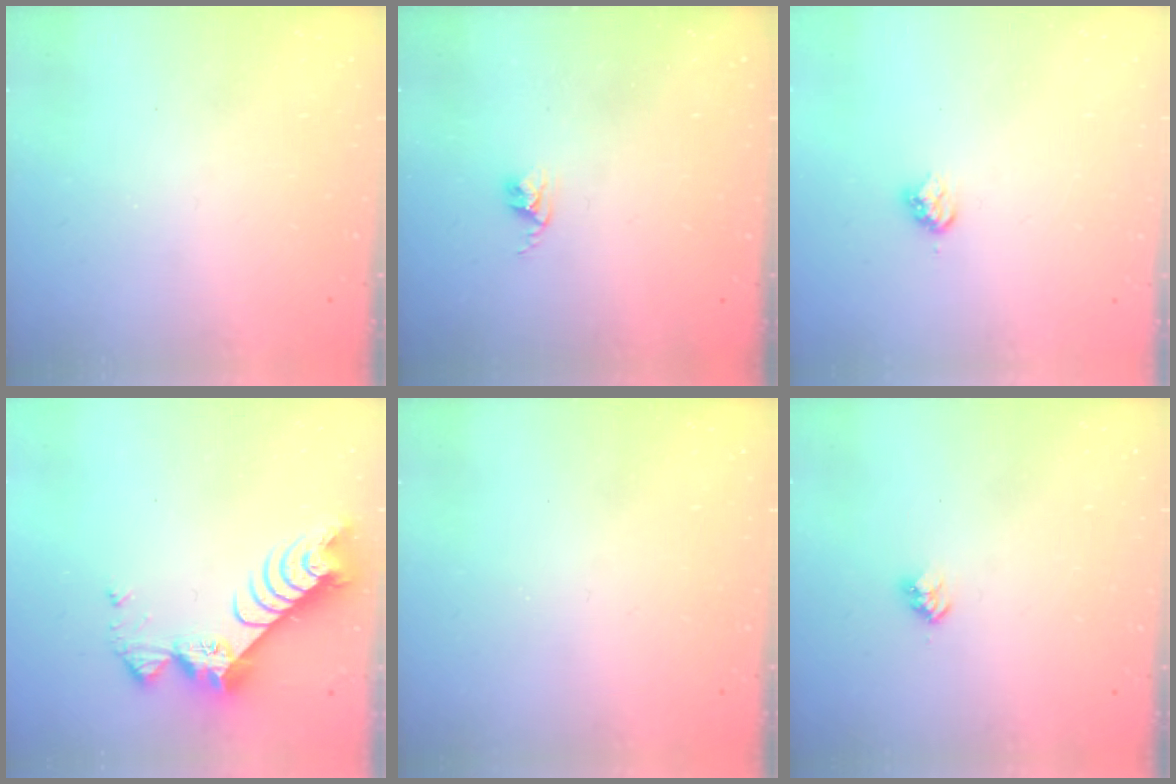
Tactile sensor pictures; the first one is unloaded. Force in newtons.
{"total": 2.4, "press": 2.4, "slide": 0.3}
{"total": 3.2, "press": 3.2, "slide": 0.4}
{"total": 10.7, "press": 10.7, "slide": 0.9}
{"total": 0.0}
{"total": 2.8, "press": 2.8, "slide": 0.4}